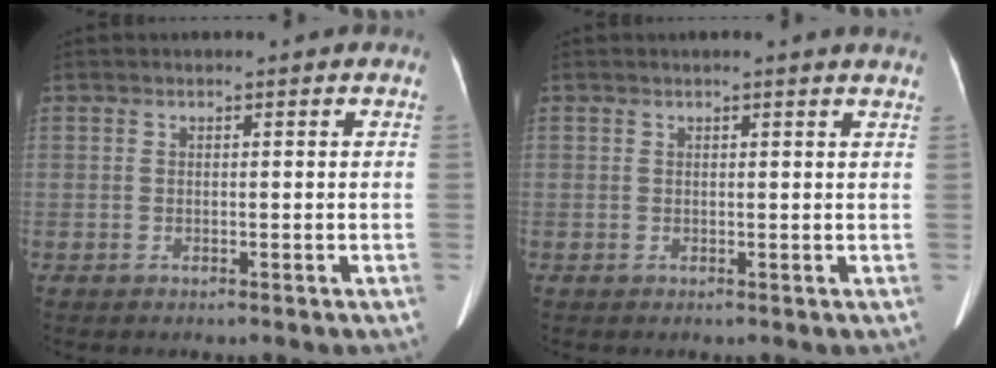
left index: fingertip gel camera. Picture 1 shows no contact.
{"total": 2.7, "force": [2.5, 0.2, 1.0], "torque": [-0.014, 0.007, 0.015]}